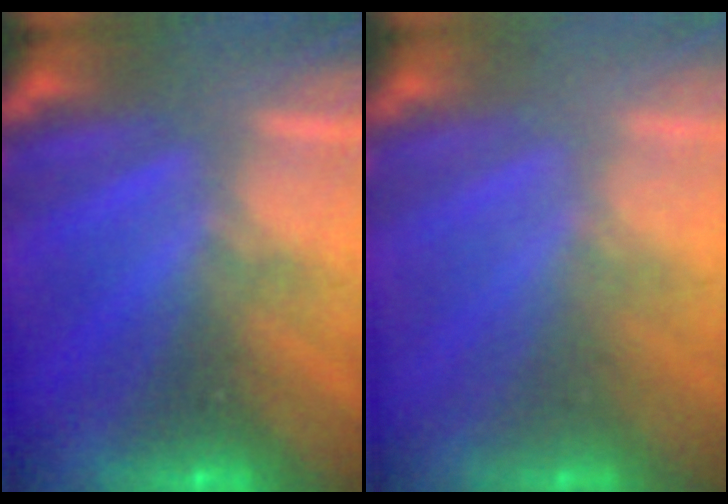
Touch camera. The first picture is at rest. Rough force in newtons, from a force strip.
{"total": 2.2}